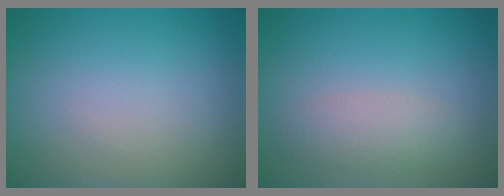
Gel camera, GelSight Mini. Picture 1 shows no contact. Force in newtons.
{"total": 2.3, "press": 2.3, "slide": 0.2}